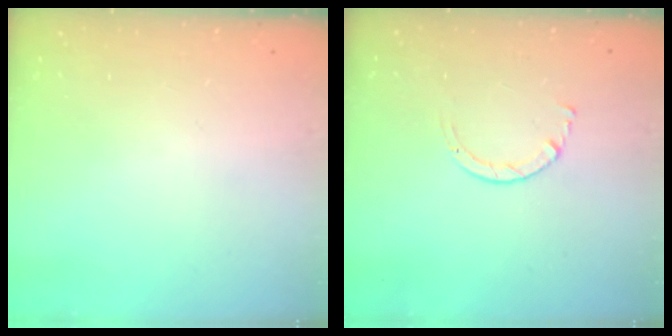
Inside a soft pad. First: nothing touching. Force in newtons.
{"total": 2.7, "press": 2.7, "slide": 0.3}